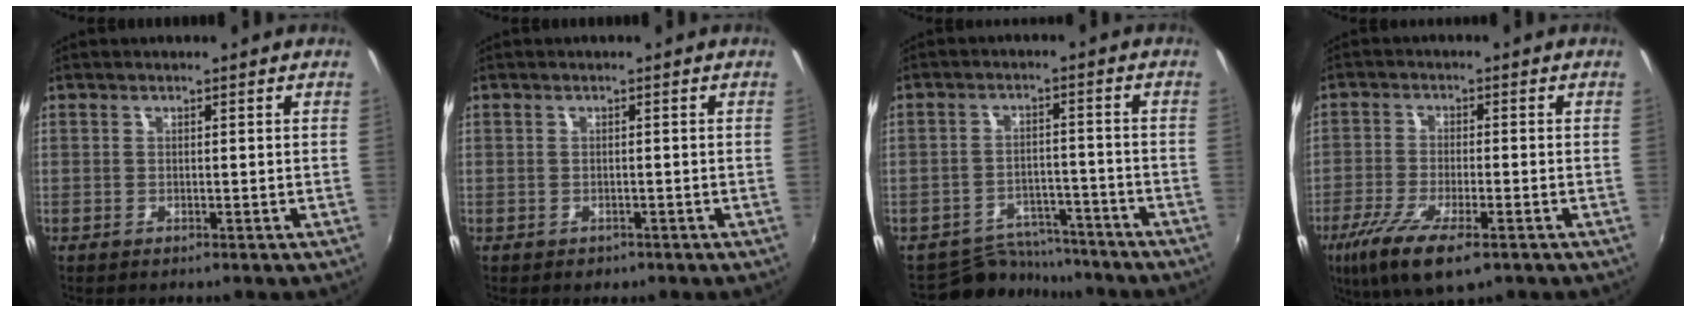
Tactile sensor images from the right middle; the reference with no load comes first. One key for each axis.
{"total": 1.3, "fx": -0.8, "fy": 1.1, "fz": 0.3, "tx": -0.008, "ty": -0.003, "tz": -0.008}
{"total": 8.6, "fx": -8.0, "fy": 3.0, "fz": 0.4, "tx": -0.024, "ty": 0.013, "tz": -0.121}
{"total": 11.3, "fx": -6.7, "fy": 3.2, "fz": 8.5, "tx": -0.186, "ty": -0.041, "tz": -0.123}